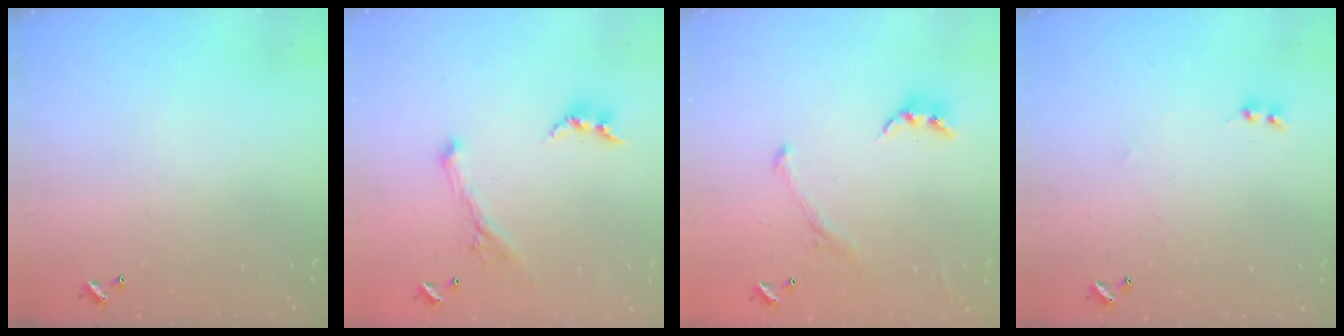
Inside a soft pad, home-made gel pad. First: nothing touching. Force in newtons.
{"total": 0.0}
{"total": 1.6, "press": 1.4, "slide": 0.8}
{"total": 2.0, "press": 2.0, "slide": 0.5}